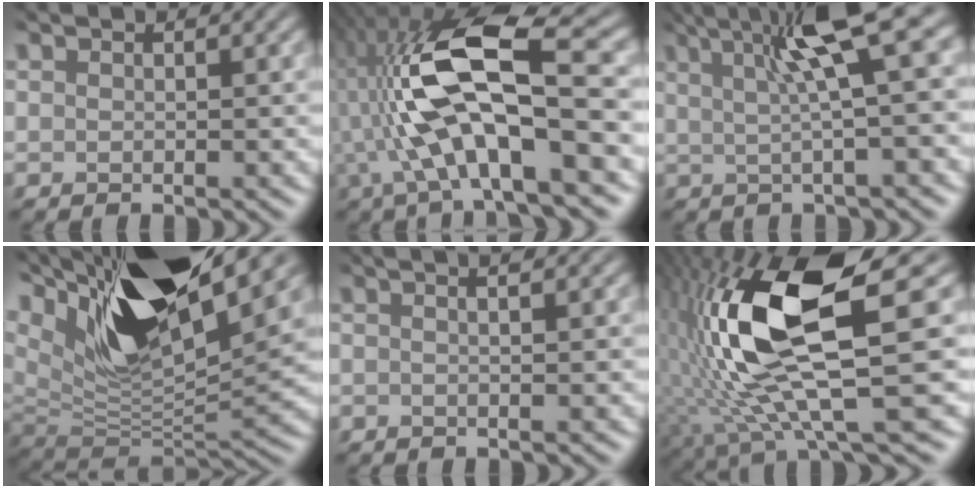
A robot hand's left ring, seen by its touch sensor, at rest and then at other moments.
{"total": 11.3, "force": [-1.9, 3.9, 10.4], "torque": [-0.198, 0.017, -0.043]}
{"total": 7.5, "force": [2.7, 1.5, 6.8], "torque": [-0.110, 0.012, 0.042]}
{"total": 15.0, "force": [7.5, 5.5, 11.8], "torque": [-0.225, 0.023, 0.126]}
{"total": 3.0, "force": [1.0, 1.3, 2.5], "torque": [-0.012, 0.017, -0.006]}
{"total": 13.1, "force": [1.5, 3.9, 12.4], "torque": [-0.262, -0.009, 0.032]}